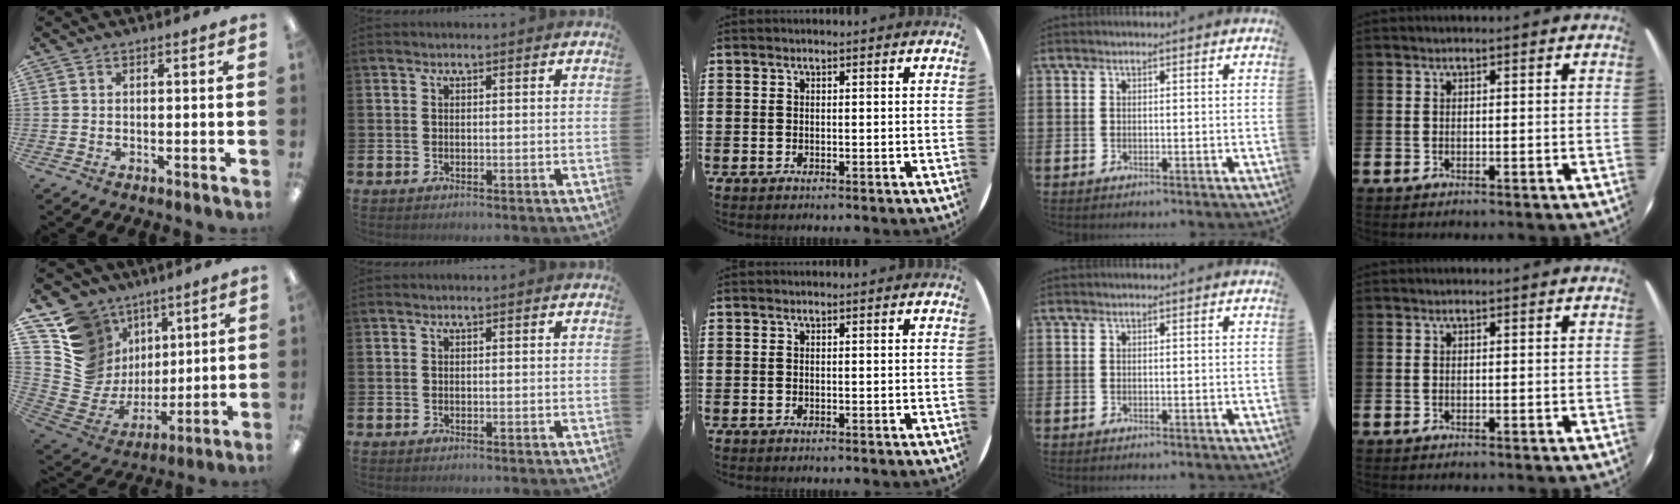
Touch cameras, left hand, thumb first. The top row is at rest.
{"thumb": {"total": 15.2, "force": [6.9, 13.0, 4.0], "torque": [-0.081, -0.047, 0.155]}}